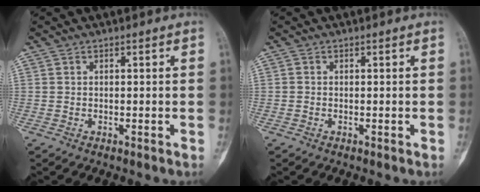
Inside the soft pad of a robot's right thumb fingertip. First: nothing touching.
{"total": 0.0}